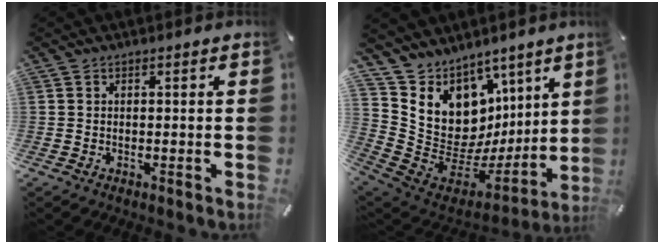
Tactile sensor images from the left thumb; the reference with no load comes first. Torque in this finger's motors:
{"motor_torque": [1.33, -0.15, 1.34, -1.43, 0.10]}